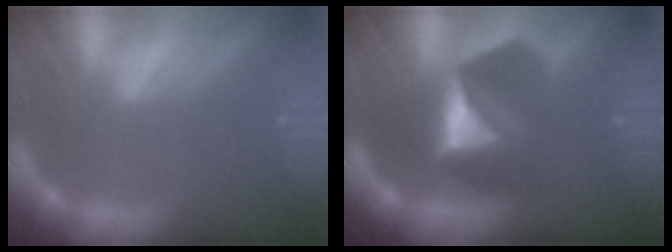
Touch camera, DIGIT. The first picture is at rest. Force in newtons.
{"total": 6.9}